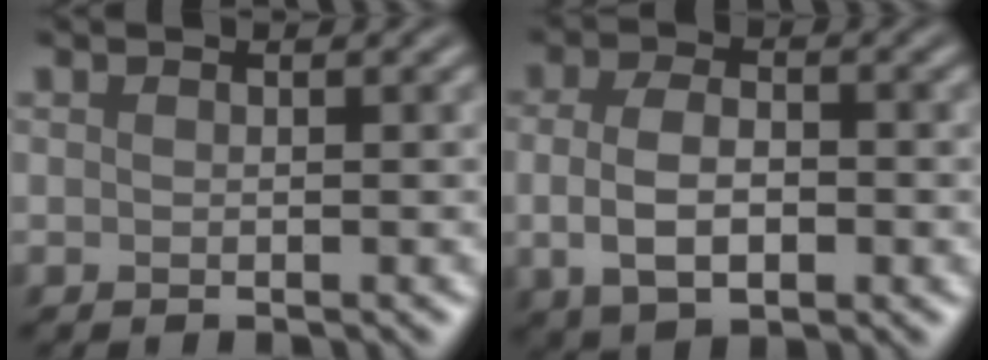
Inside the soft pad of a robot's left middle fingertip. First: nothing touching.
{"total": 4.8, "force": [-0.6, 2.5, 4.1], "torque": [-0.079, -0.006, -0.011]}